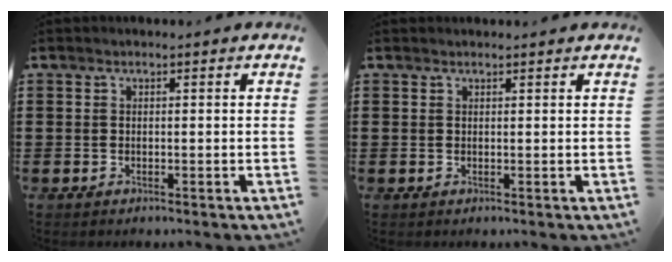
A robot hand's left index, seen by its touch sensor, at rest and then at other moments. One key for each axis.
{"total": 0.6, "fx": 0.5, "fy": 0.0, "fz": 0.1, "tx": -0.004, "ty": -0.001, "tz": 0.012}